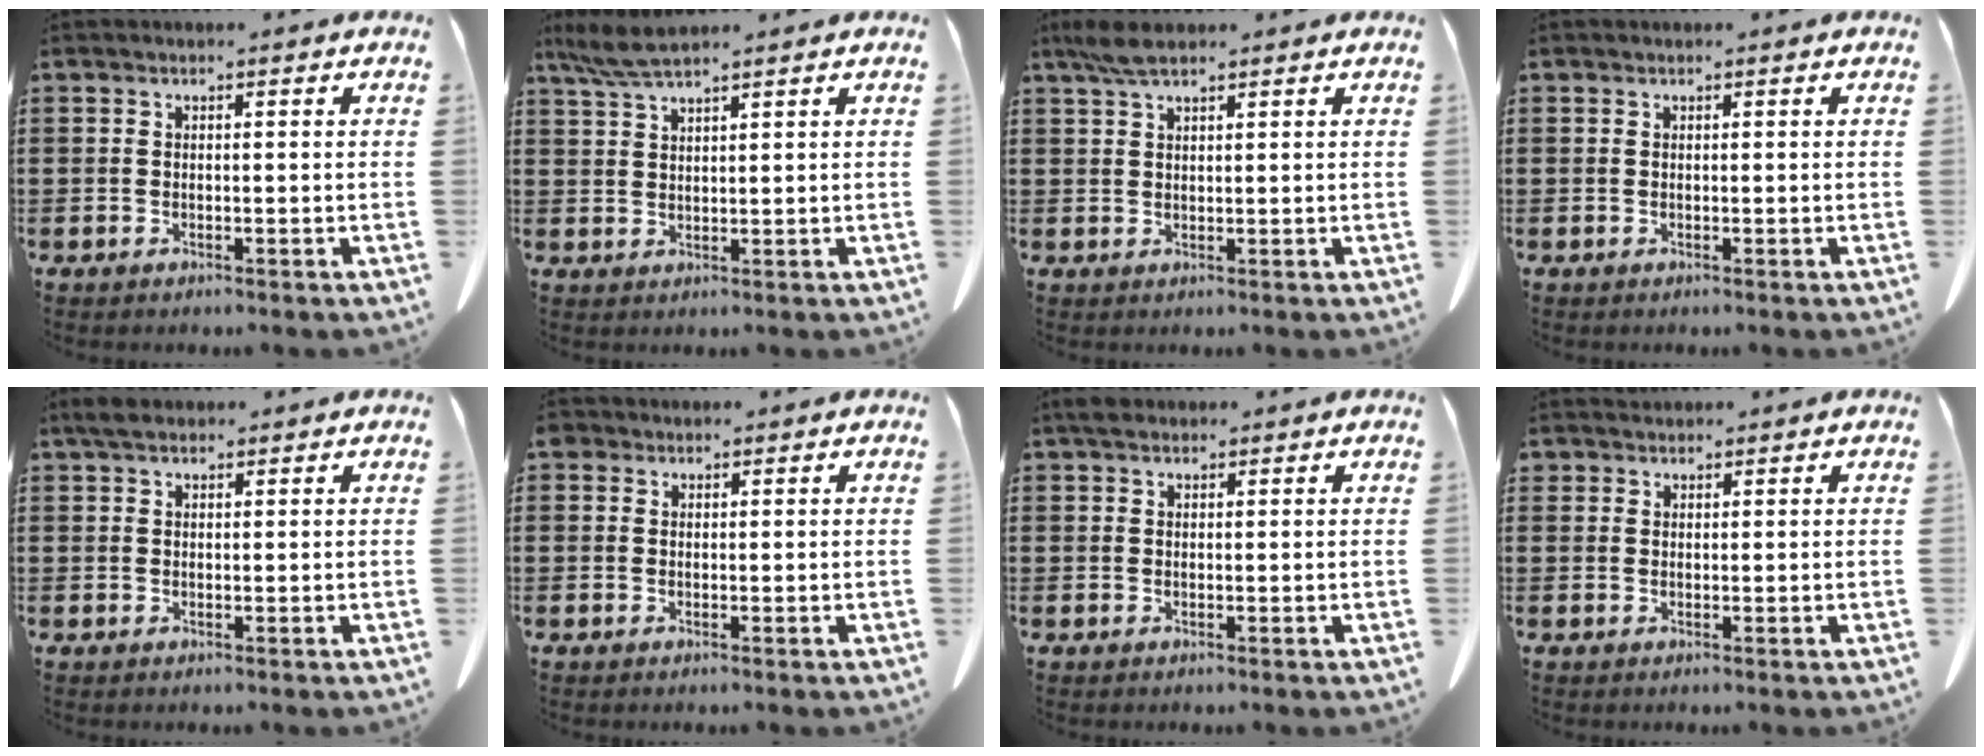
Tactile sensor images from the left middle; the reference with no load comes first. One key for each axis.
{"total": 4.4, "fx": 3.5, "fy": 0.4, "fz": 2.6, "tx": -0.059, "ty": -0.004, "tz": 0.066}
{"total": 3.8, "fx": 2.5, "fy": 1.1, "fz": 2.6, "tx": -0.057, "ty": 0.004, "tz": 0.046}
{"total": 0.0}
{"total": 2.3, "fx": 1.7, "fy": 1.0, "fz": 1.2, "tx": -0.028, "ty": 0.006, "tz": 0.032}
{"total": 1.1, "fx": 0.7, "fy": 0.8, "fz": 0.2, "tx": -0.009, "ty": 0.003, "tz": 0.015}
{"total": 1.8, "fx": 1.3, "fy": 0.9, "fz": 0.7, "tx": -0.012, "ty": 0.002, "tz": 0.024}
{"total": 1.5, "fx": 1.4, "fy": 0.7, "fz": 0.0, "tx": -0.004, "ty": 0.001, "tz": 0.028}